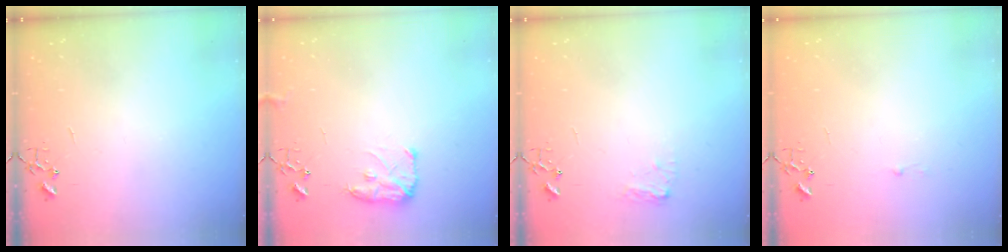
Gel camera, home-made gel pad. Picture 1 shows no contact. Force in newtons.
{"total": 8.9, "press": 8.8, "slide": 0.6}
{"total": 6.6, "press": 6.6, "slide": 0.2}
{"total": 1.8, "press": 1.8, "slide": 0.2}